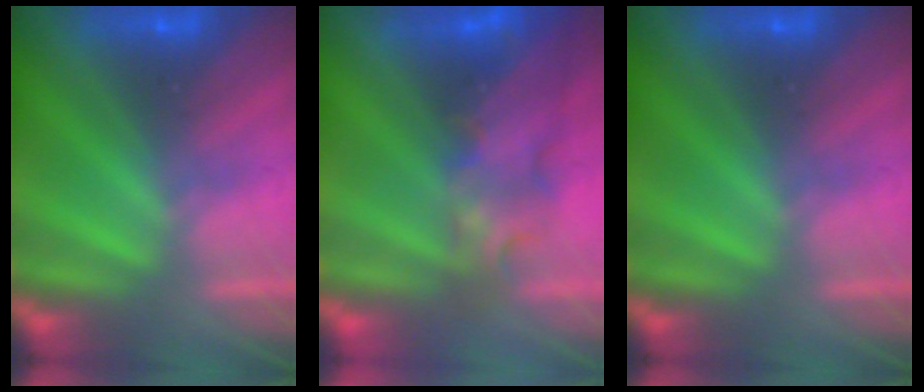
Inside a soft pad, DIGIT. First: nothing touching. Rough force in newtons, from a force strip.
{"total": 3.7}
{"total": 0.0}